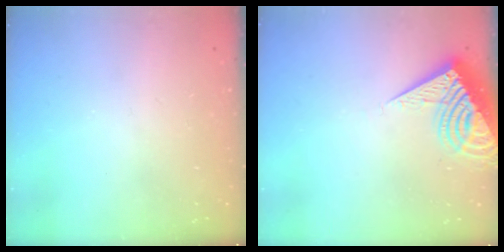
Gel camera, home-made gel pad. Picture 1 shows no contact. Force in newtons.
{"total": 14.6, "press": 14.5, "slide": 2.0}